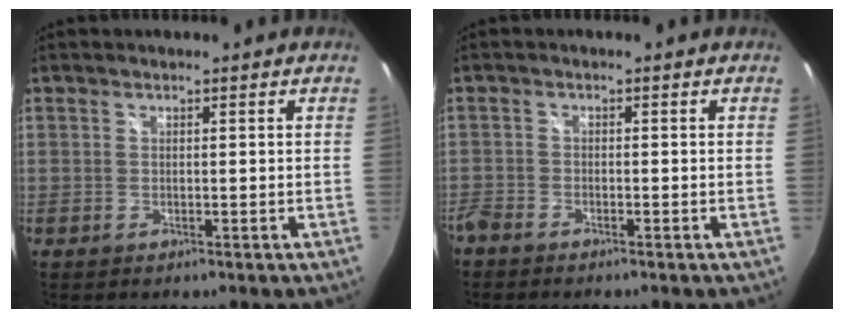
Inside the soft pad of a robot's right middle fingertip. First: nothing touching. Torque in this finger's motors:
{"motor_torque": [1.14, -0.99, 0.39, 0.21]}